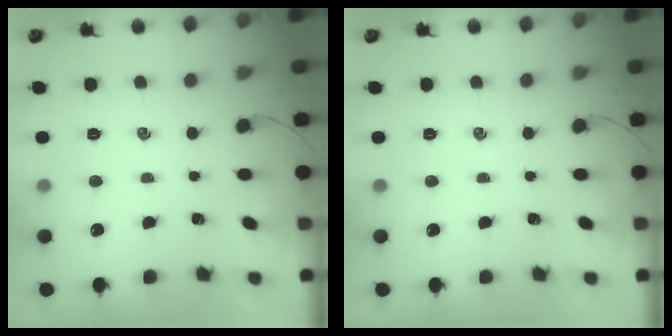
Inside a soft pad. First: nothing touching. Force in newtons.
{"total": 0.0}